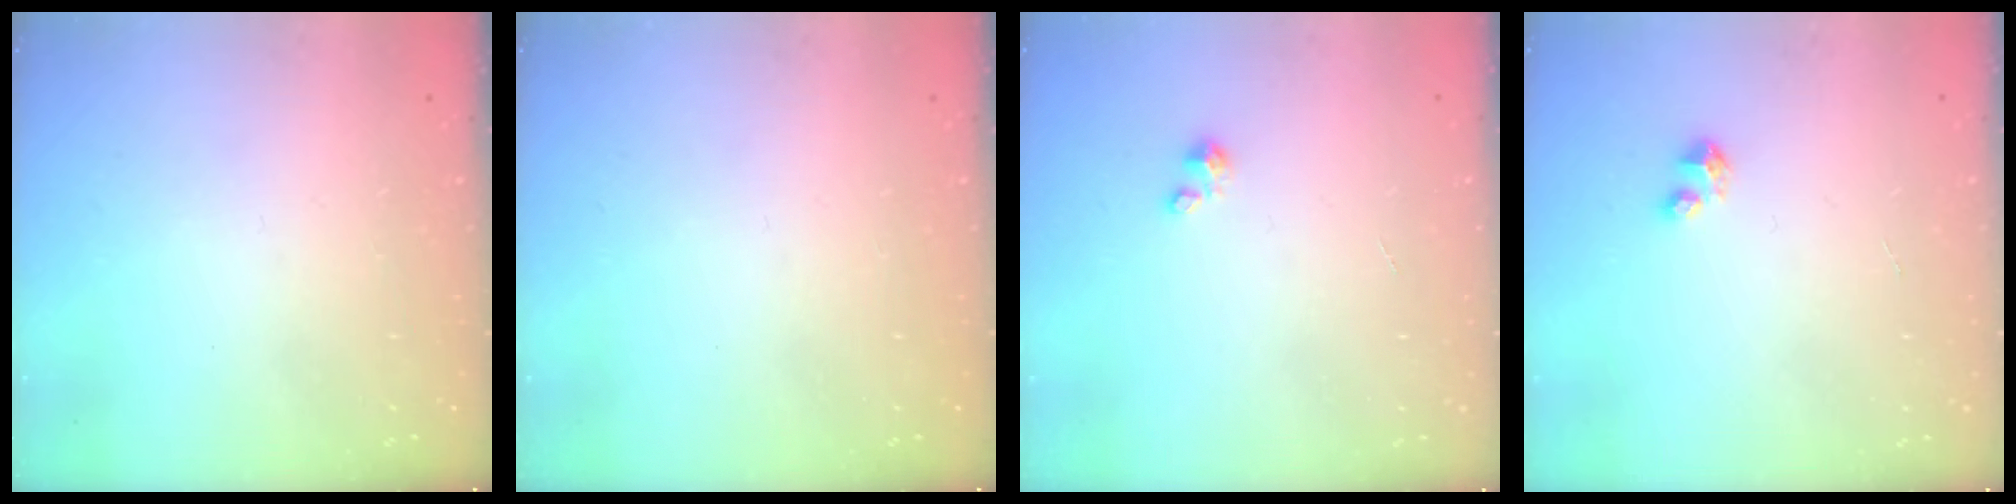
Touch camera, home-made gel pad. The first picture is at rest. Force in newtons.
{"total": 0.0}
{"total": 0.8, "press": 0.7, "slide": 0.3}
{"total": 2.8, "press": 2.8, "slide": 0.1}